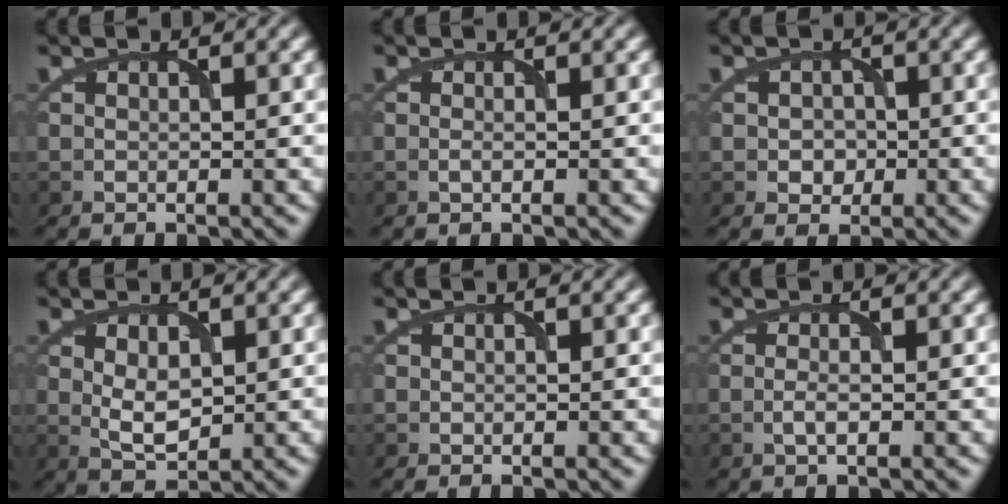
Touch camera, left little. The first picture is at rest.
{"total": 0.5, "force": [-0.2, 0.1, 0.5], "torque": [-0.014, -0.002, -0.005]}
{"total": 1.7, "force": [-0.2, 1.5, 0.7], "torque": [-0.008, -0.002, -0.006]}
{"total": 2.9, "force": [0.3, 1.6, 2.3], "torque": [-0.048, -0.004, 0.011]}
{"total": 0.0}
{"total": 1.1, "force": [-0.3, 0.2, 1.0], "torque": [-0.023, 0.000, -0.009]}